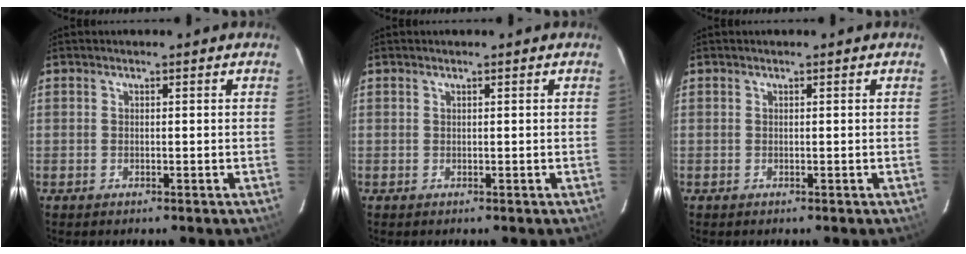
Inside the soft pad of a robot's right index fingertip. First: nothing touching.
{"total": 0.0}
{"total": 0.0}